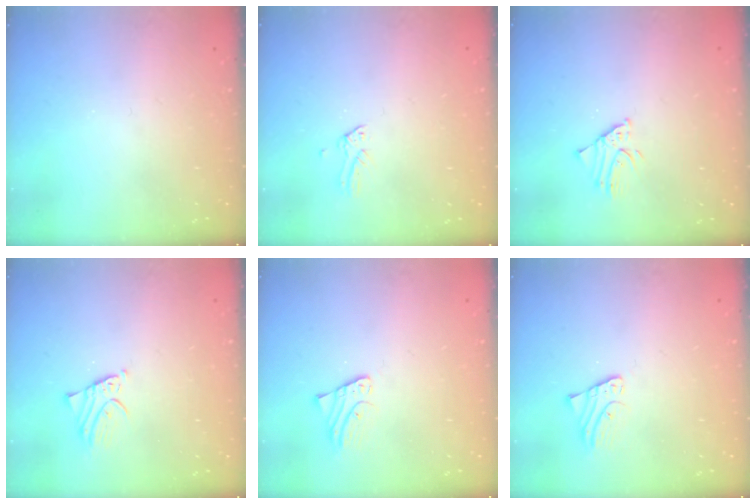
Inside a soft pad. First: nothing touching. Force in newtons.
{"total": 0.0}
{"total": 1.9, "press": 1.9, "slide": 0.1}
{"total": 2.0, "press": 2.0, "slide": 0.2}
{"total": 1.3, "press": 1.3, "slide": 0.1}
{"total": 1.3, "press": 1.3, "slide": 0.1}